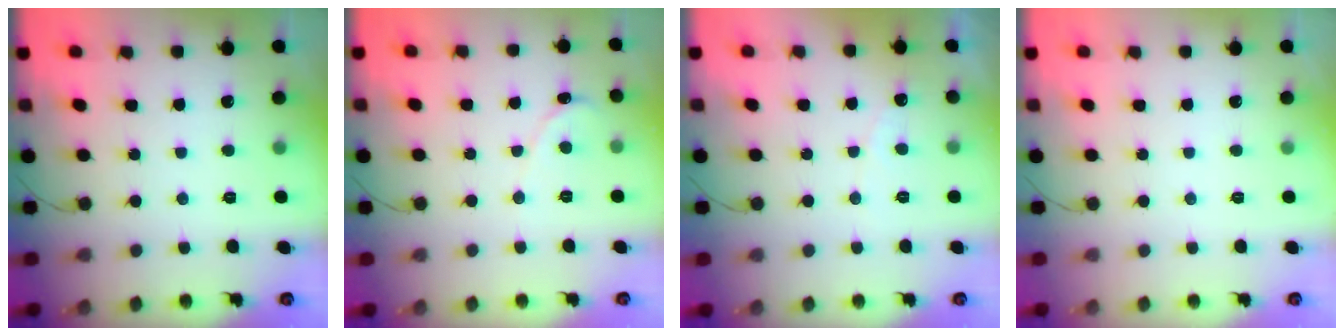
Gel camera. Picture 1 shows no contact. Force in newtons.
{"total": 0.0}
{"total": 2.7, "press": 2.7, "slide": 0.2}
{"total": 0.0}